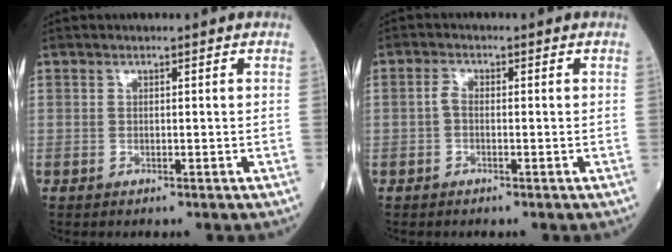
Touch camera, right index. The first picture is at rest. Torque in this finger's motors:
{"motor_torque": [0.07, -0.06, 0.14, 0.03]}